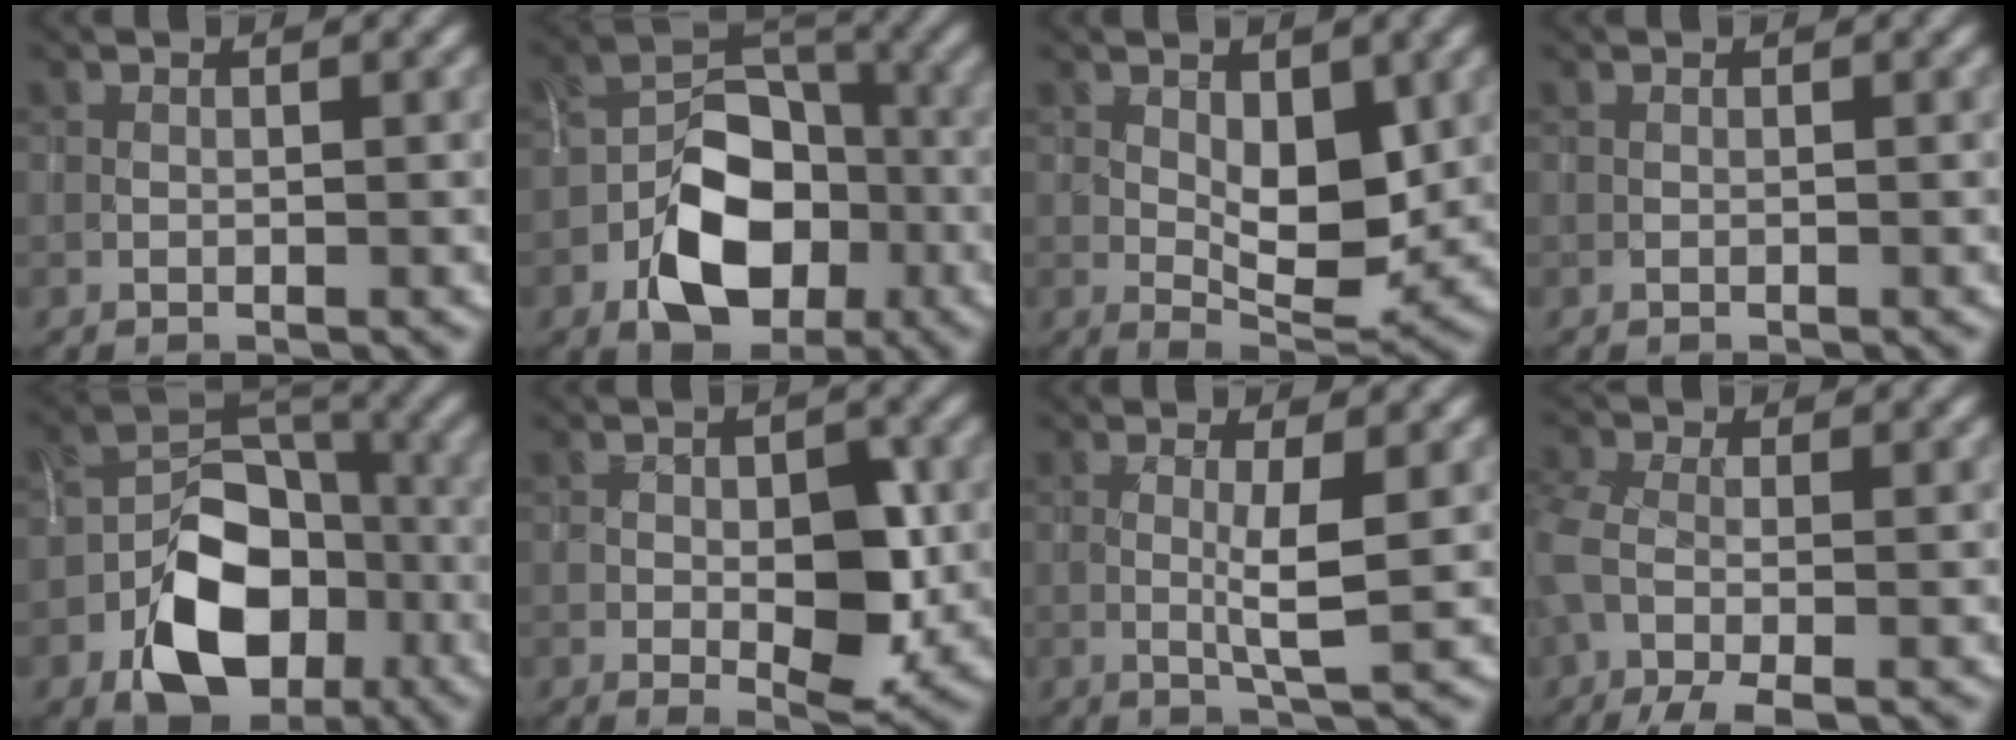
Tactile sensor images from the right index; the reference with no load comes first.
{"total": 8.7, "force": [-3.5, 5.6, 5.7], "torque": [-0.083, 0.002, -0.059]}
{"total": 5.2, "force": [0.7, 2.7, 4.3], "torque": [-0.069, -0.012, 0.019]}
{"total": 0.0}
{"total": 9.8, "force": [-4.2, 6.3, 6.1], "torque": [-0.093, 0.002, -0.070]}
{"total": 5.5, "force": [-0.6, 2.9, 4.7], "torque": [-0.078, -0.008, -0.003]}
{"total": 3.0, "force": [0.2, 0.2, 2.9], "torque": [-0.057, -0.004, 0.004]}
{"total": 6.2, "force": [-2.7, 2.9, 4.8], "torque": [-0.130, -0.011, -0.051]}